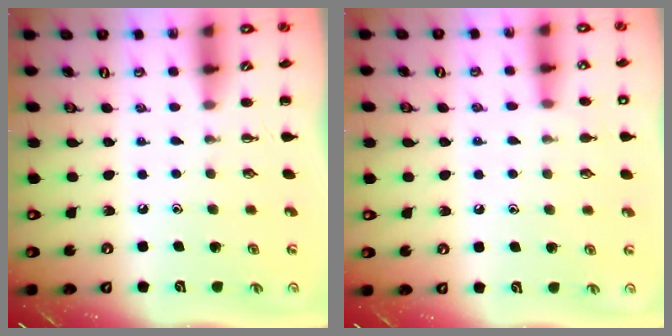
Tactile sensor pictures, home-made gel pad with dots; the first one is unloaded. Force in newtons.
{"total": 8.1, "press": 7.7, "slide": 2.5}